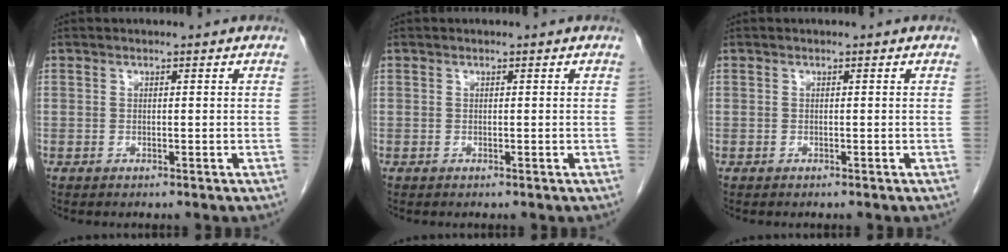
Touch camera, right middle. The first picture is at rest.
{"total": 0.0}
{"total": 0.0}